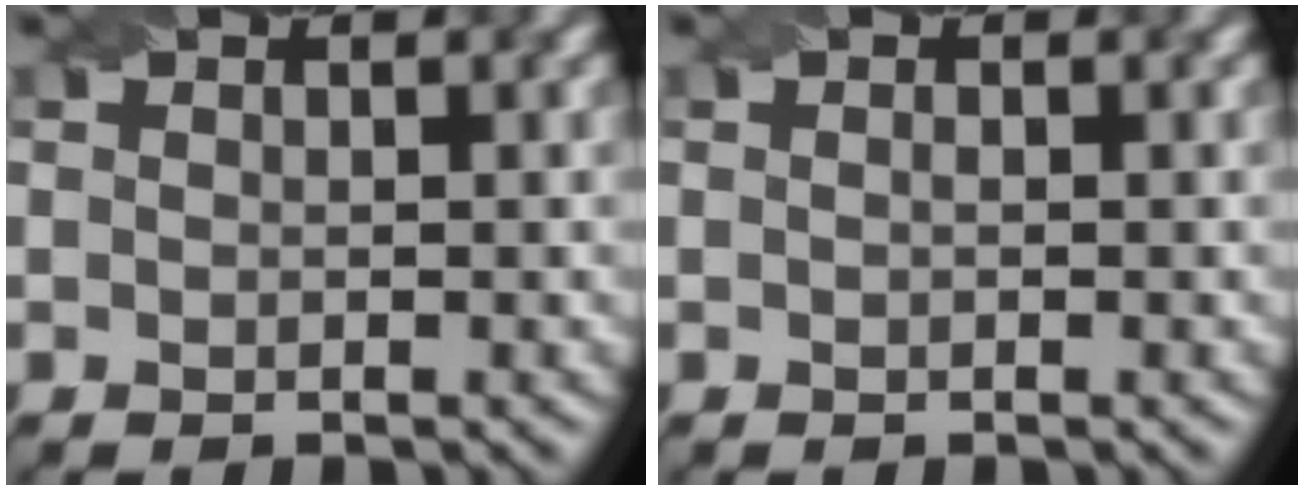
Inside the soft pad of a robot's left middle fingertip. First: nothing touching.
{"total": 0.0}